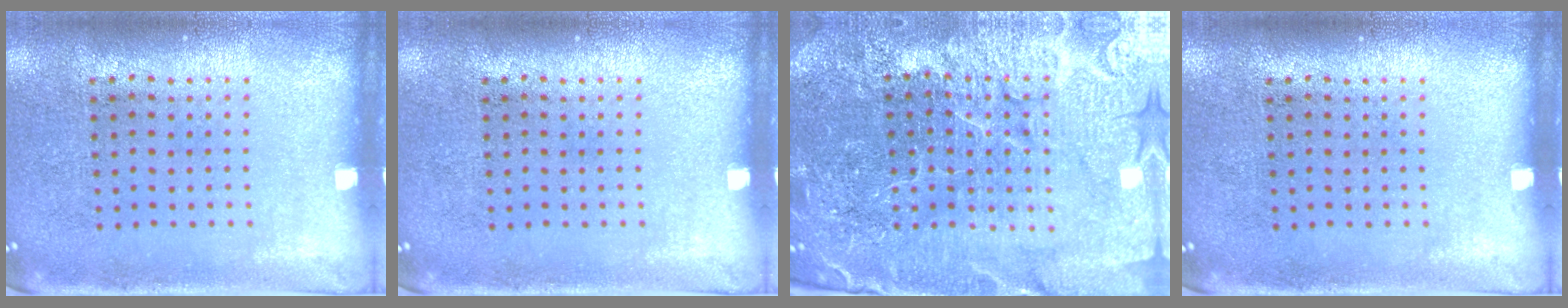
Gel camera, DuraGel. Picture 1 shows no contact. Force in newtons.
{"total": 0.0}
{"total": 5.7, "press": 5.2, "slide": 2.3}
{"total": 0.0}